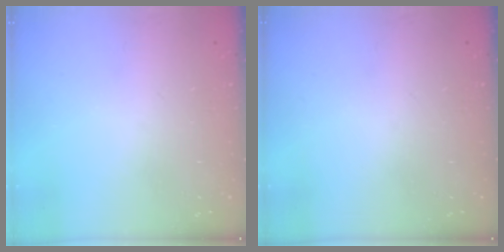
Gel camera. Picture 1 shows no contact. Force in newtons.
{"total": 0.0}